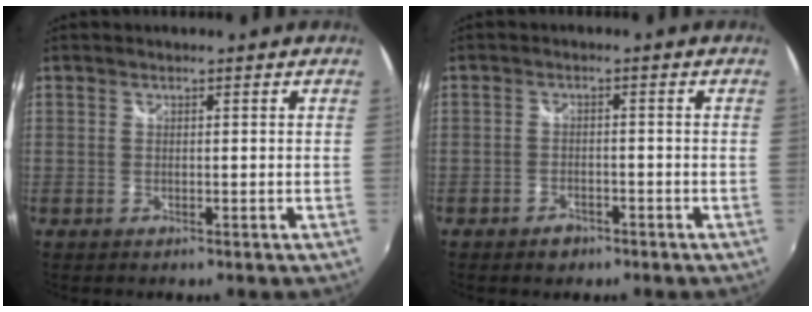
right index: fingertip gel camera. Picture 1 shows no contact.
{"total": 3.3, "force": [-2.3, 2.2, 1.0], "torque": [-0.030, 0.003, -0.036]}